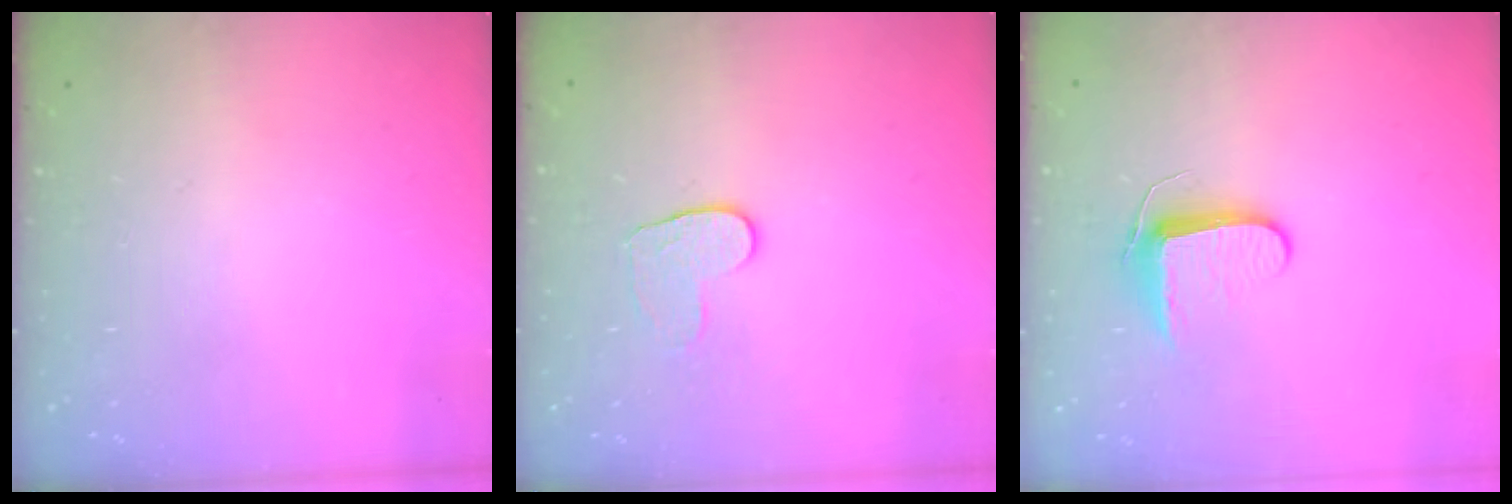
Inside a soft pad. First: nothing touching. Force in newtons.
{"total": 5.6, "press": 5.5, "slide": 0.5}
{"total": 7.7, "press": 7.6, "slide": 0.8}